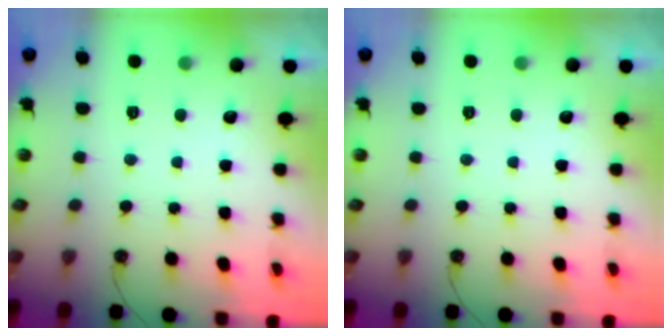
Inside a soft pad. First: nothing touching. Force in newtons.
{"total": 0.0}